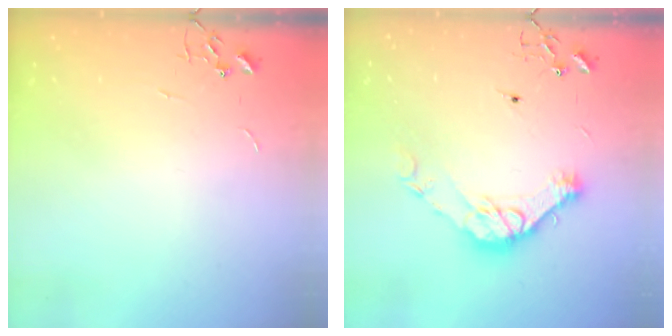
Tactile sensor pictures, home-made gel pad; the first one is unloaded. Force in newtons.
{"total": 12.5, "press": 12.5, "slide": 0.4}